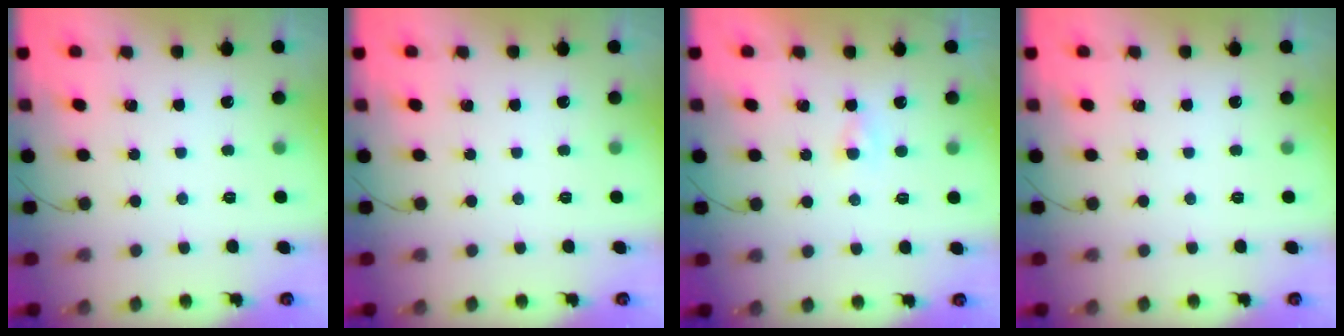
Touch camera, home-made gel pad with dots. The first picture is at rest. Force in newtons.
{"total": 0.0}
{"total": 0.9, "press": 0.7, "slide": 0.6}
{"total": 0.0}